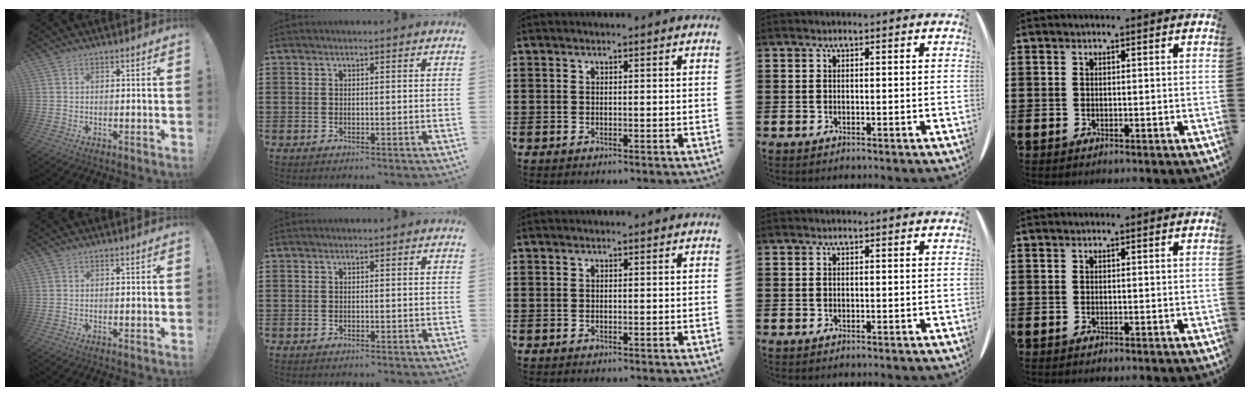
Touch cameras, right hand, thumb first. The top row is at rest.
{}